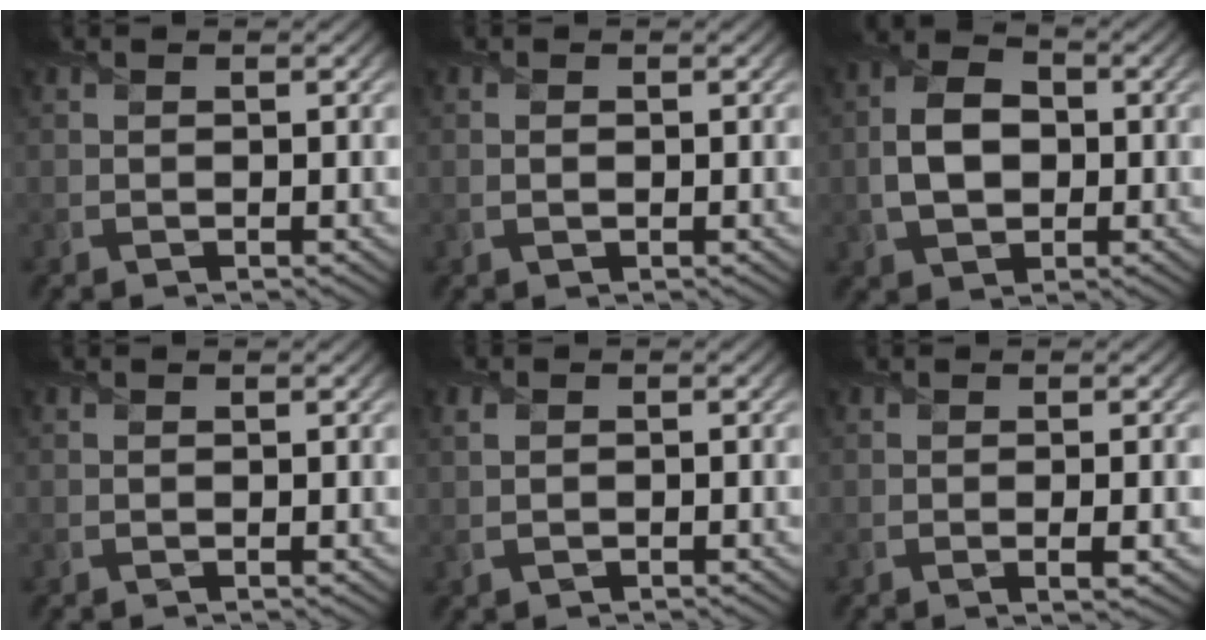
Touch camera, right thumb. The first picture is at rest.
{"total": 0.8, "force": [0.0, 0.5, 0.6], "torque": [-0.013, 0.000, 0.002]}
{"total": 6.4, "force": [-0.4, 4.4, 4.6], "torque": [-0.097, 0.002, -0.012]}
{"total": 0.0}
{"total": 1.7, "force": [0.1, 1.2, 1.2], "torque": [-0.027, 0.001, 0.005]}
{"total": 2.0, "force": [-0.3, 0.2, 1.9], "torque": [-0.032, 0.001, -0.006]}